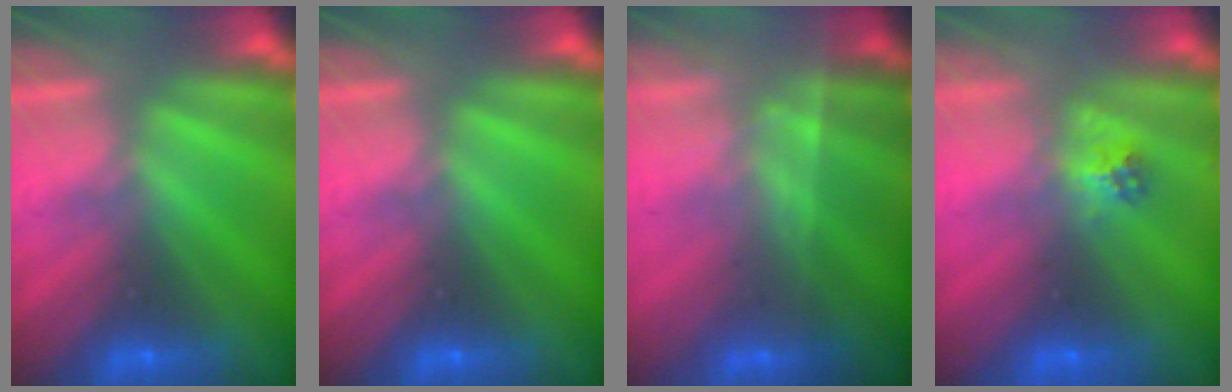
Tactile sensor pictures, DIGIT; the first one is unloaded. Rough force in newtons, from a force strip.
{"total": 0.0}
{"total": 1.8}
{"total": 2.1}